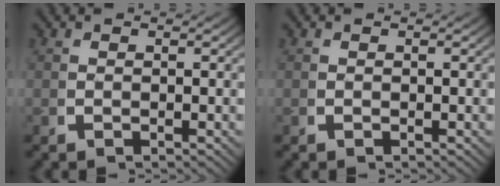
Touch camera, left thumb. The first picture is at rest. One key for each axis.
{"total": 0.0}